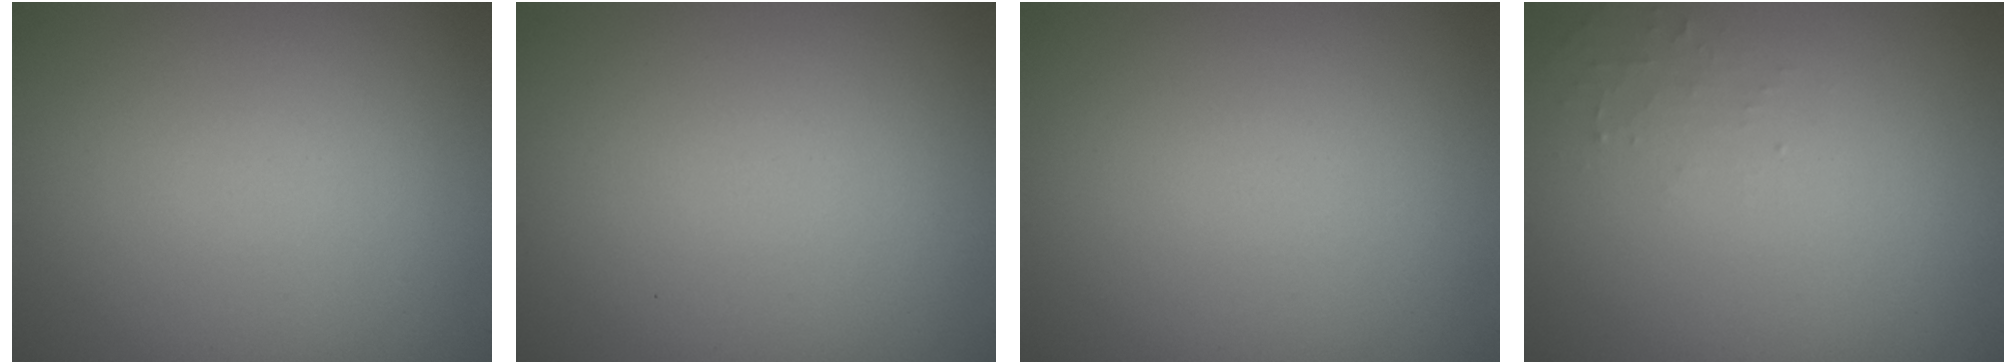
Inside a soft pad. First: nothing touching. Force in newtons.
{"total": 0.0}
{"total": 0.0}
{"total": 1.1, "press": 1.1, "slide": 0.2}